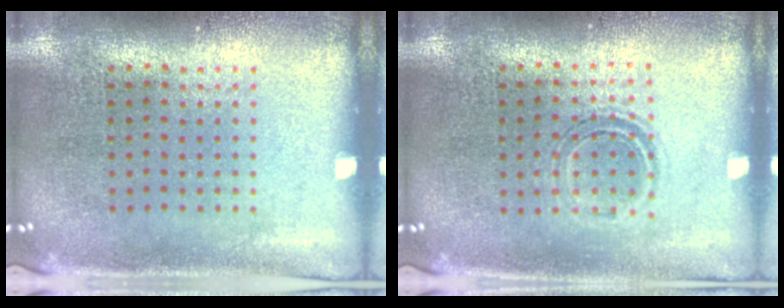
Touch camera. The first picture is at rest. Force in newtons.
{"total": 1.1, "press": 0.9, "slide": 0.6}